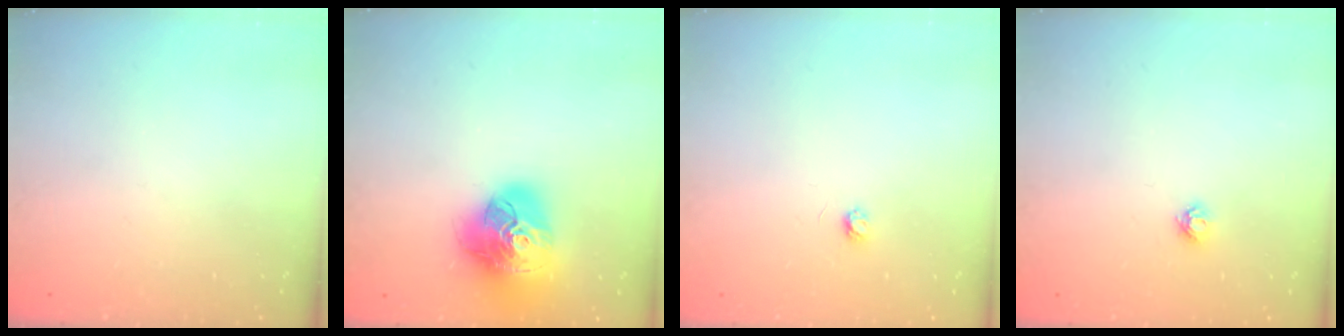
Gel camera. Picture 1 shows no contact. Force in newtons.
{"total": 21.4, "press": 21.3, "slide": 2.3}
{"total": 2.9, "press": 2.9, "slide": 0.3}
{"total": 5.3, "press": 5.2, "slide": 0.5}